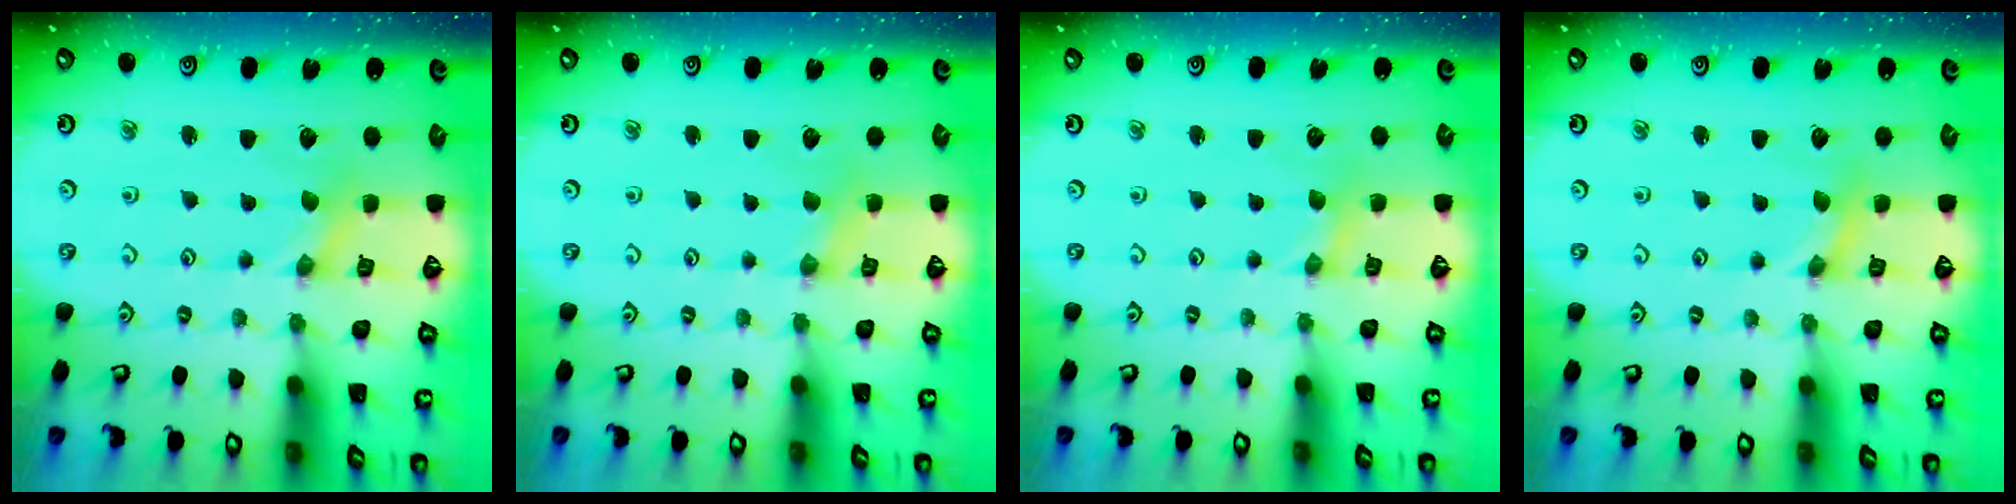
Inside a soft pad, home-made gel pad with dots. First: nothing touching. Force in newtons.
{"total": 2.4, "press": 2.4, "slide": 0.3}
{"total": 0.0}
{"total": 0.6, "press": 0.5, "slide": 0.1}